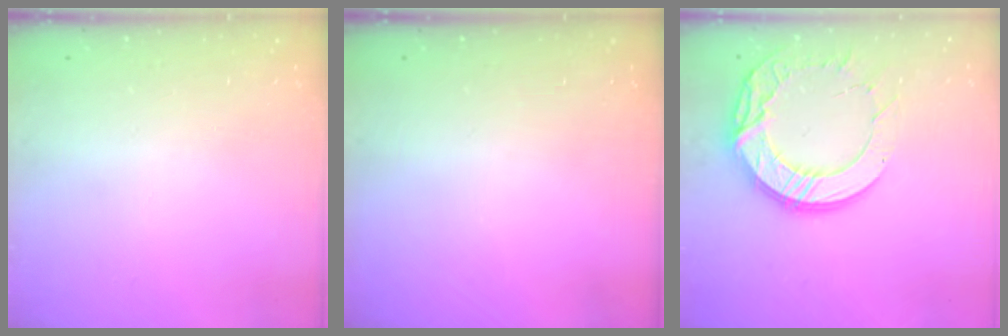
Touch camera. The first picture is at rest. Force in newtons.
{"total": 0.0}
{"total": 17.6, "press": 17.5, "slide": 1.5}